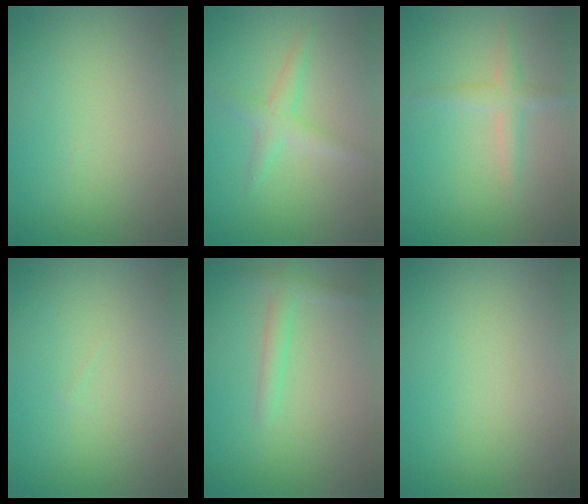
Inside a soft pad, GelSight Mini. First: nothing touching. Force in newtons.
{"total": 2.0, "press": 2.0, "slide": 0.1}
{"total": 1.9, "press": 1.9, "slide": 0.1}
{"total": 0.0}
{"total": 1.3, "press": 1.3, "slide": 0.1}
{"total": 0.0}